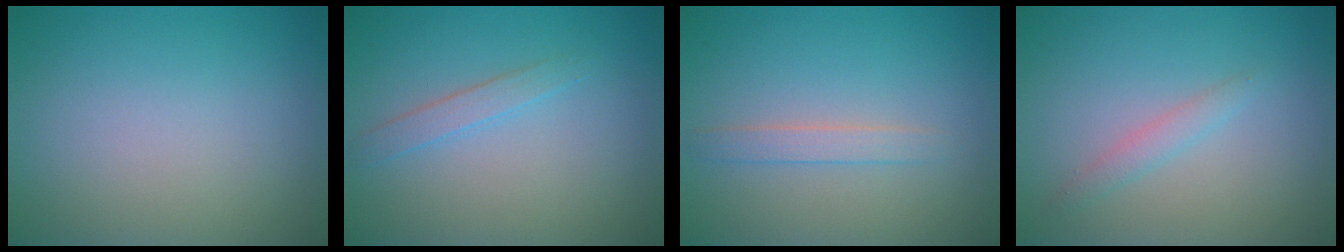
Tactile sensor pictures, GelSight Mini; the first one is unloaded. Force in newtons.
{"total": 1.5, "press": 1.5, "slide": 0.1}
{"total": 1.5, "press": 1.4, "slide": 0.1}
{"total": 1.4, "press": 1.4, "slide": 0.1}